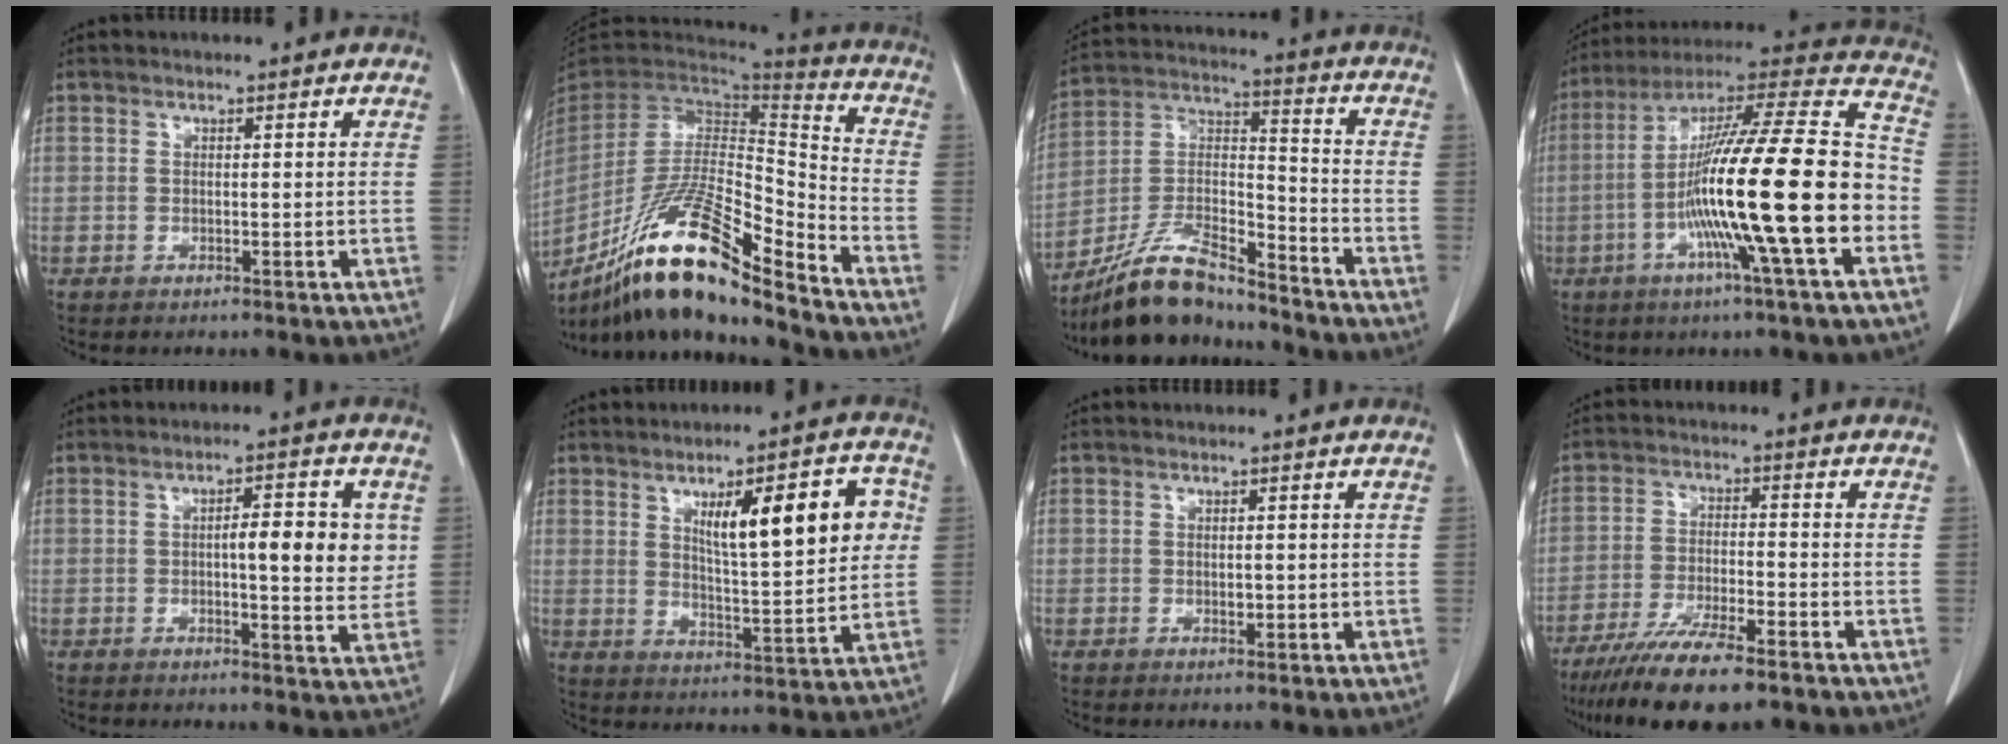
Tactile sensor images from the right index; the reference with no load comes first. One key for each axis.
{"total": 20.8, "fx": -14.8, "fy": 2.3, "fz": 14.4, "tx": -0.287, "ty": -0.019, "tz": -0.268}
{"total": 13.9, "fx": -12.3, "fy": 2.8, "fz": 5.8, "tx": -0.115, "ty": 0.012, "tz": -0.227}
{"total": 24.1, "fx": -6.2, "fy": 0.5, "fz": 23.2, "tx": -0.384, "ty": -0.011, "tz": -0.120}
{"total": 8.4, "fx": 1.1, "fy": 2.1, "fz": 8.1, "tx": -0.109, "ty": 0.006, "tz": 0.013}
{"total": 14.1, "fx": 4.0, "fy": 2.9, "fz": 13.2, "tx": -0.189, "ty": 0.015, "tz": 0.065}
{"total": 1.1, "fx": -0.1, "fy": 0.6, "fz": 0.9, "tx": -0.013, "ty": -0.001, "tz": 0.001}
{"total": 12.6, "fx": -9.3, "fy": 2.0, "fz": 8.1, "tx": -0.142, "ty": -0.029, "tz": -0.155}